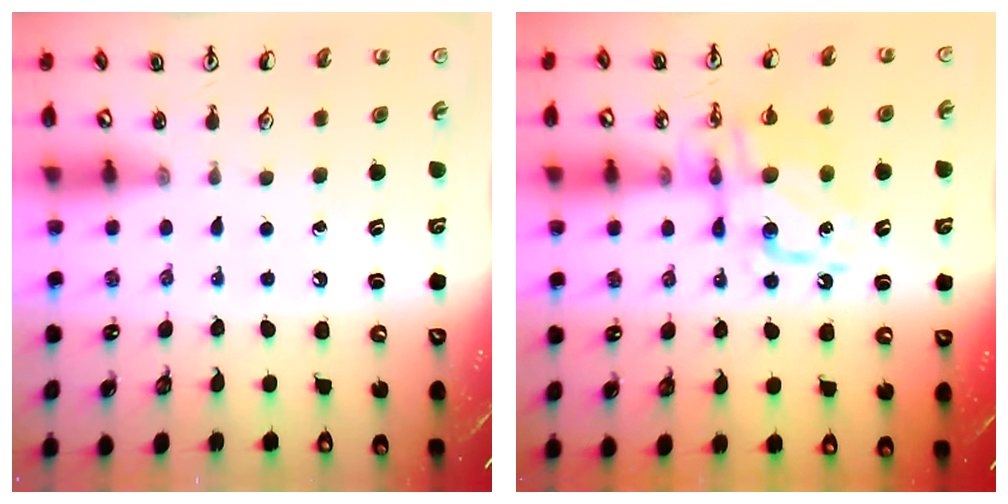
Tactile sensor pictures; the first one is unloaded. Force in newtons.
{"total": 12.2, "press": 12.2, "slide": 0.3}